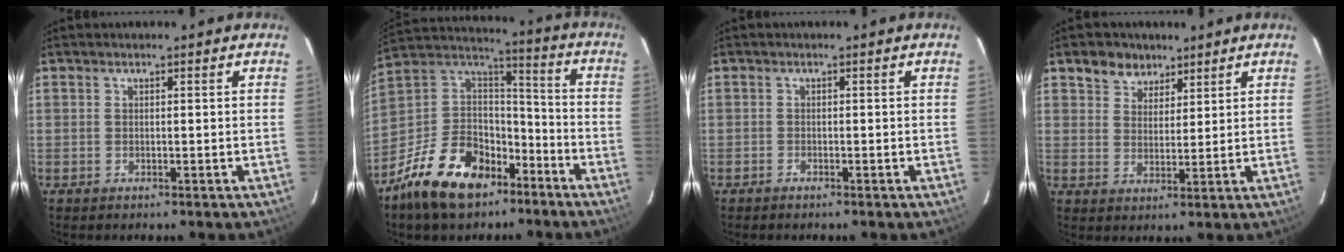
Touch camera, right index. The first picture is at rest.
{"total": 20.5, "force": [-13.0, 11.8, 10.5], "torque": [-0.236, 0.031, -0.213]}
{"total": 0.7, "force": [-0.7, 0.2, 0.1], "torque": [-0.006, 0.001, -0.014]}
{"total": 5.8, "force": [3.9, 4.0, 1.4], "torque": [-0.024, 0.016, 0.067]}